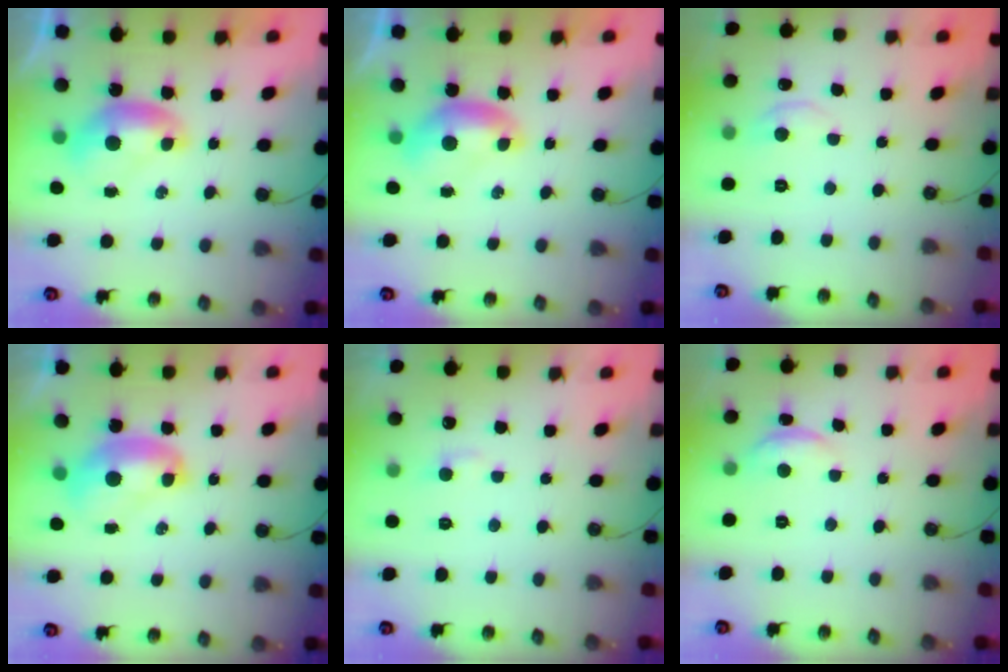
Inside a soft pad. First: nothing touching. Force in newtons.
{"total": 0.0}
{"total": 0.5, "press": 0.2, "slide": 0.5}
{"total": 2.5, "press": 2.5, "slide": 0.3}
{"total": 2.2, "press": 2.2, "slide": 0.4}
{"total": 1.5, "press": 1.3, "slide": 0.7}